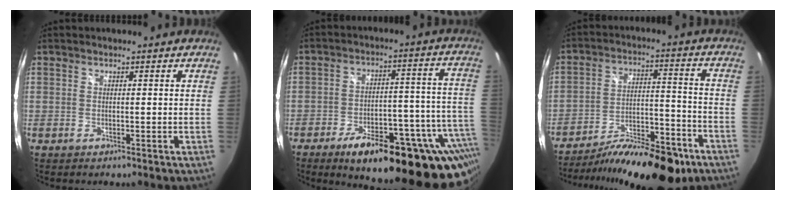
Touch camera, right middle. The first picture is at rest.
{"total": 27.1, "force": [-17.3, 8.5, 19.0], "torque": [-0.245, -0.010, -0.225]}
{"total": 20.2, "force": [-15.3, 5.9, 11.7], "torque": [-0.196, -0.026, -0.229]}